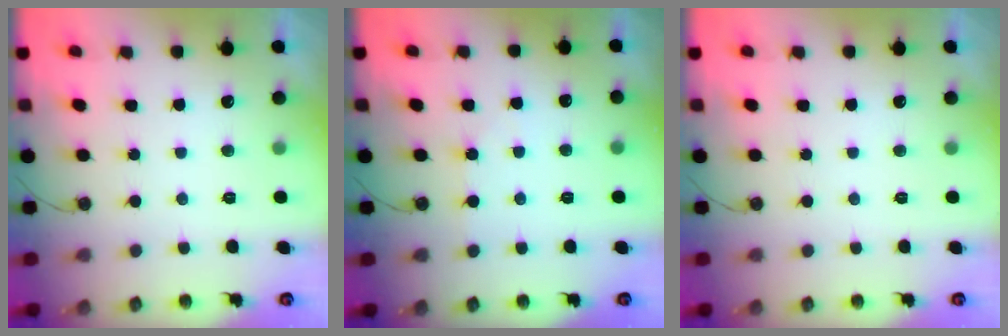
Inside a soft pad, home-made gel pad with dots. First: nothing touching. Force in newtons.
{"total": 2.1, "press": 2.0, "slide": 0.5}
{"total": 0.0}